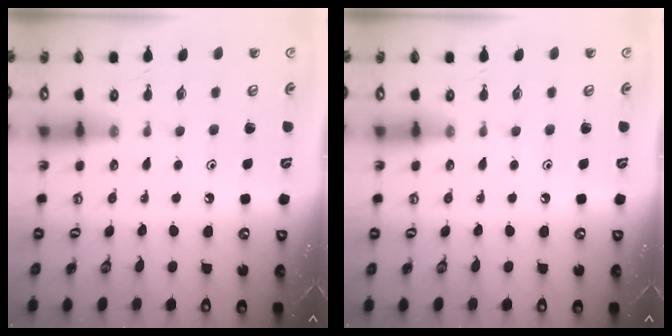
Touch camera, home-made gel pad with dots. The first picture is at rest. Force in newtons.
{"total": 0.0}